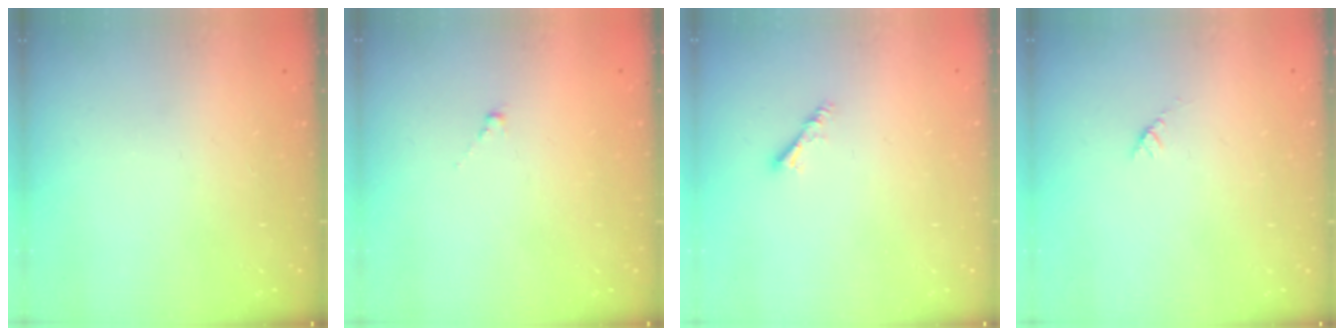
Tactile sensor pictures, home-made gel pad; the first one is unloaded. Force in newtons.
{"total": 0.8, "press": 0.7, "slide": 0.5}
{"total": 3.0, "press": 2.9, "slide": 0.6}
{"total": 2.7, "press": 2.6, "slide": 0.4}